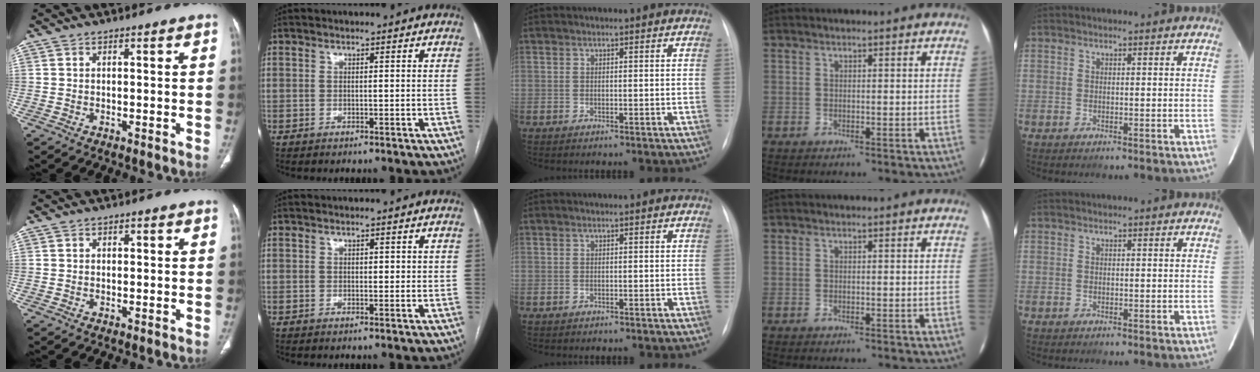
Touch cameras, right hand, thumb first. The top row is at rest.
{"thumb": {"total": 0.8, "force": [0.2, 0.6, 0.5], "torque": [-0.004, 0.000, 0.001]}, "index": {"total": 1.5, "force": [0.3, 0.9, 1.1], "torque": [-0.011, 0.004, 0.003]}}